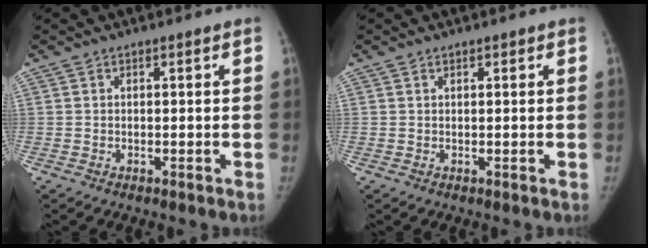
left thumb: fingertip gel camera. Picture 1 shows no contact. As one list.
[{"total": 0.9, "force": [0.6, 0.5, 0.4], "torque": [0.000, -0.002, 0.005]}]